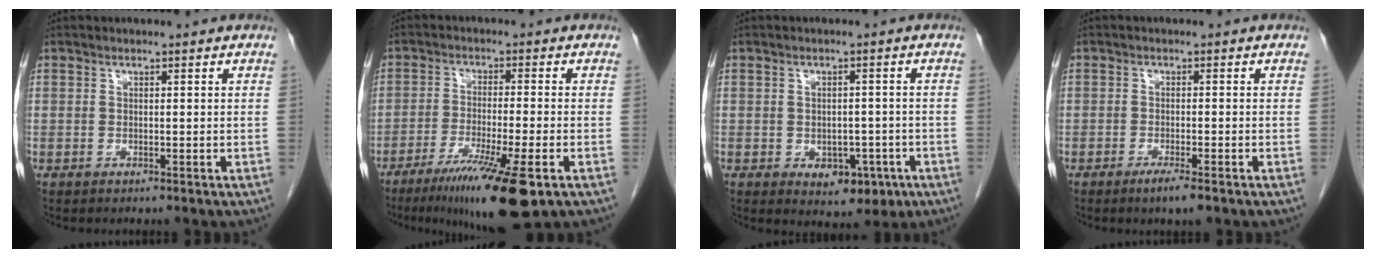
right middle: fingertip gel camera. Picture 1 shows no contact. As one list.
[{"total": 12.8, "force": [-7.6, 0.4, 10.3], "torque": [-0.167, -0.036, -0.125]}, {"total": 5.6, "force": [-2.2, 3.6, 3.7], "torque": [-0.038, 0.003, -0.018]}, {"total": 3.6, "force": [-2.4, 0.5, 2.6], "torque": [-0.046, -0.005, -0.038]}]